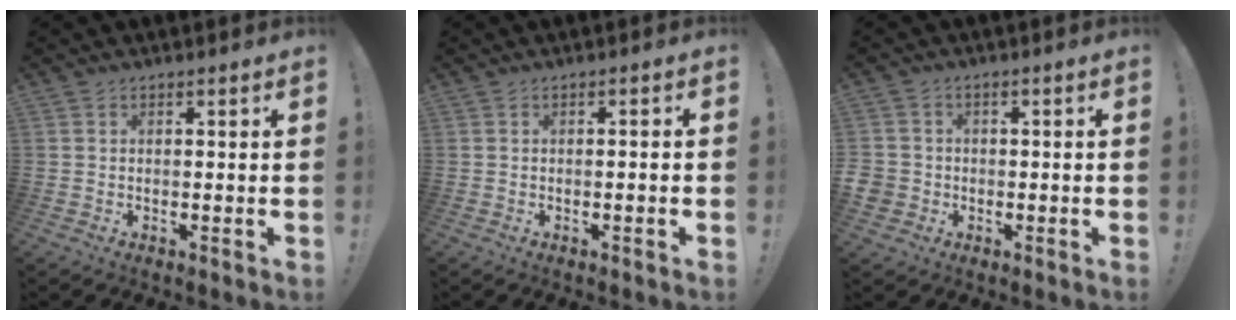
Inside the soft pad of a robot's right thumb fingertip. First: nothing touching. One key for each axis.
{"total": 1.2, "fx": -0.8, "fy": -0.2, "fz": 0.9, "tx": -0.015, "ty": 0.000, "tz": -0.013}
{"total": 4.2, "fx": -1.2, "fy": 3.8, "fz": 1.3, "tx": -0.037, "ty": 0.010, "tz": -0.021}